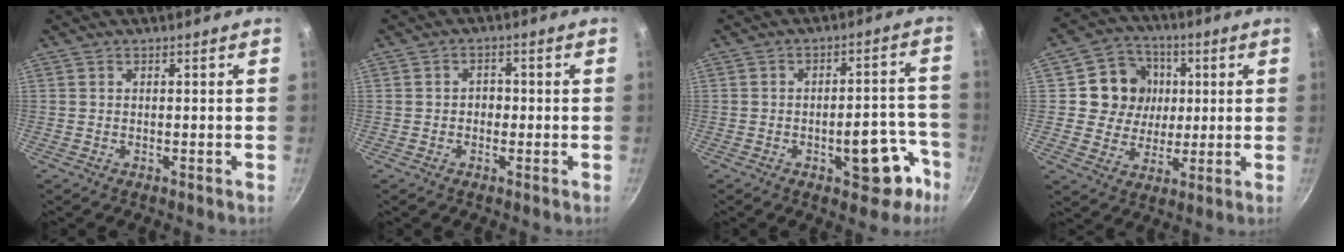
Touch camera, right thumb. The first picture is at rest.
{"total": 2.5, "force": [-0.3, 2.0, 1.4], "torque": [-0.008, 0.008, -0.007]}
{"total": 11.1, "force": [-5.2, 5.4, 8.2], "torque": [-0.052, 0.049, -0.060]}
{"total": 11.8, "force": [2.1, 10.8, 4.1], "torque": [-0.035, 0.003, 0.029]}